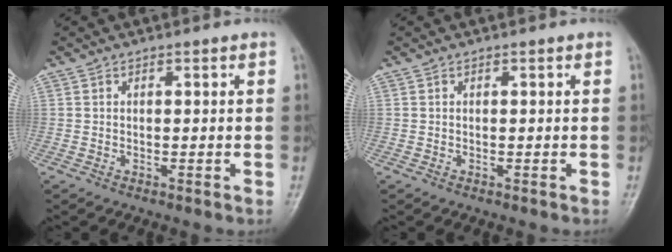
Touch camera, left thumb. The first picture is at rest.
{"total": 0.0}